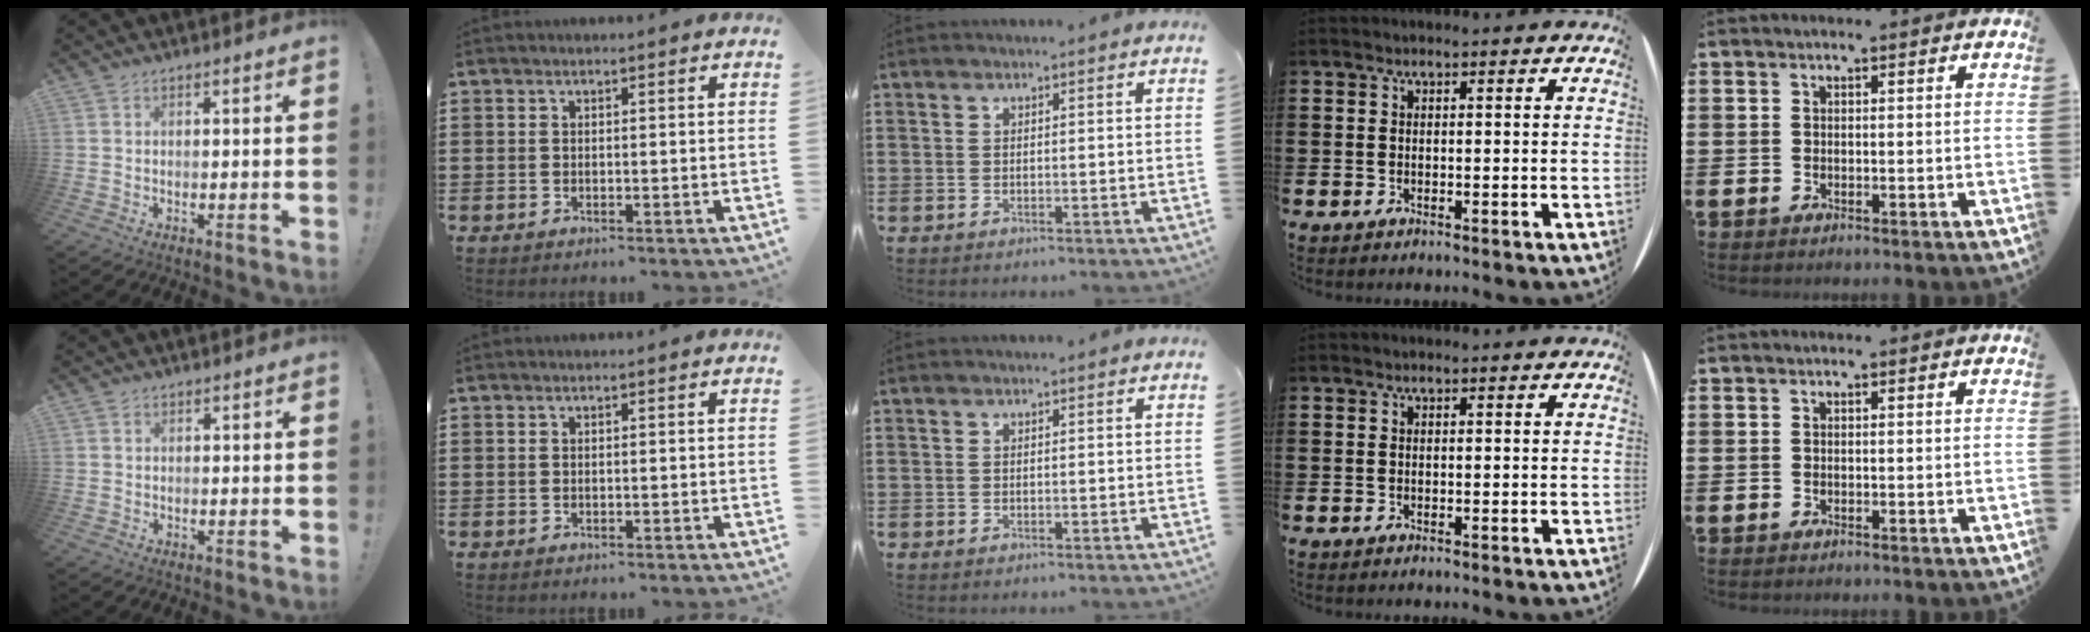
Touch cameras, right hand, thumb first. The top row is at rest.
{"thumb": {"total": 0.9, "force": [0.2, 0.9, 0.1], "torque": [0.002, -0.001, 0.003]}}